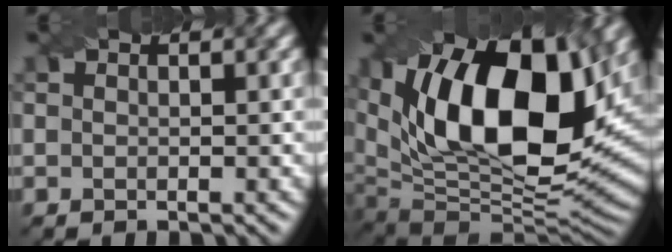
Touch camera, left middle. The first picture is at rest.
{"total": 17.4, "force": [5.0, 9.2, 13.9], "torque": [-0.223, 0.015, 0.087]}